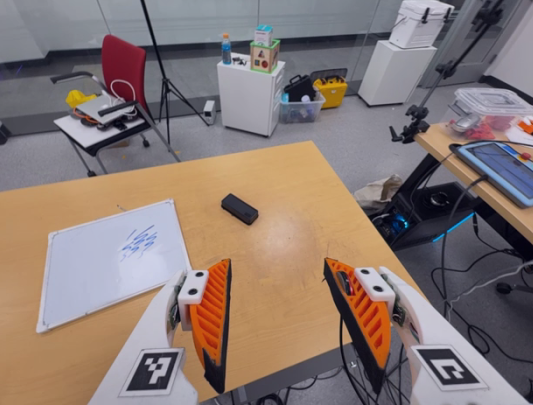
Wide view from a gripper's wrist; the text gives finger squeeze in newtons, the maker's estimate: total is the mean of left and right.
{"total": 0.0}